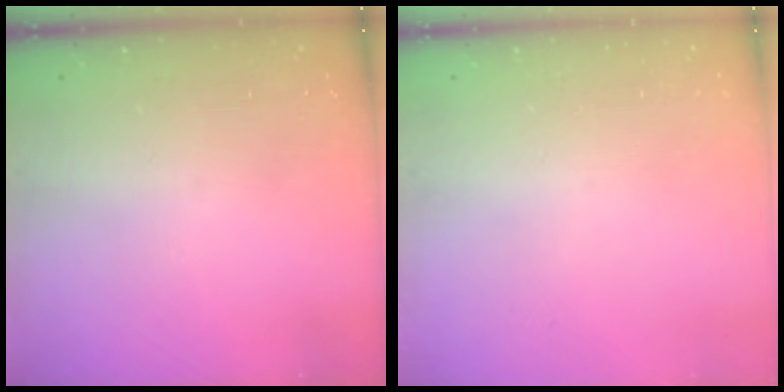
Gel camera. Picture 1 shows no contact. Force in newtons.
{"total": 0.0}